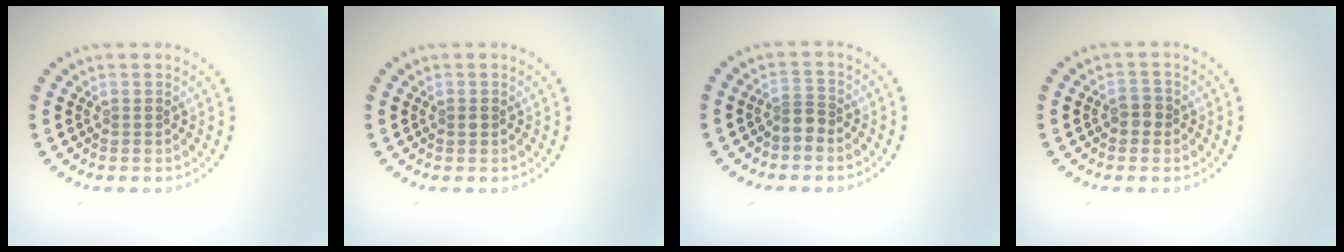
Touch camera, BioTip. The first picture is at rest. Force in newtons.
{"total": 0.5, "press": 0.5, "slide": 0.1}
{"total": 1.5, "press": 1.1, "slide": 1.0}
{"total": 1.5, "press": 1.4, "slide": 0.3}